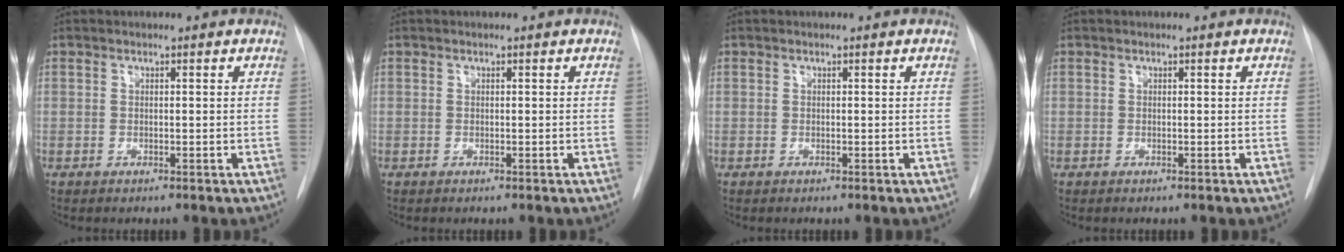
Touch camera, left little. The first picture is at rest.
{"total": 0.0}
{"total": 0.0}
{"total": 0.0}